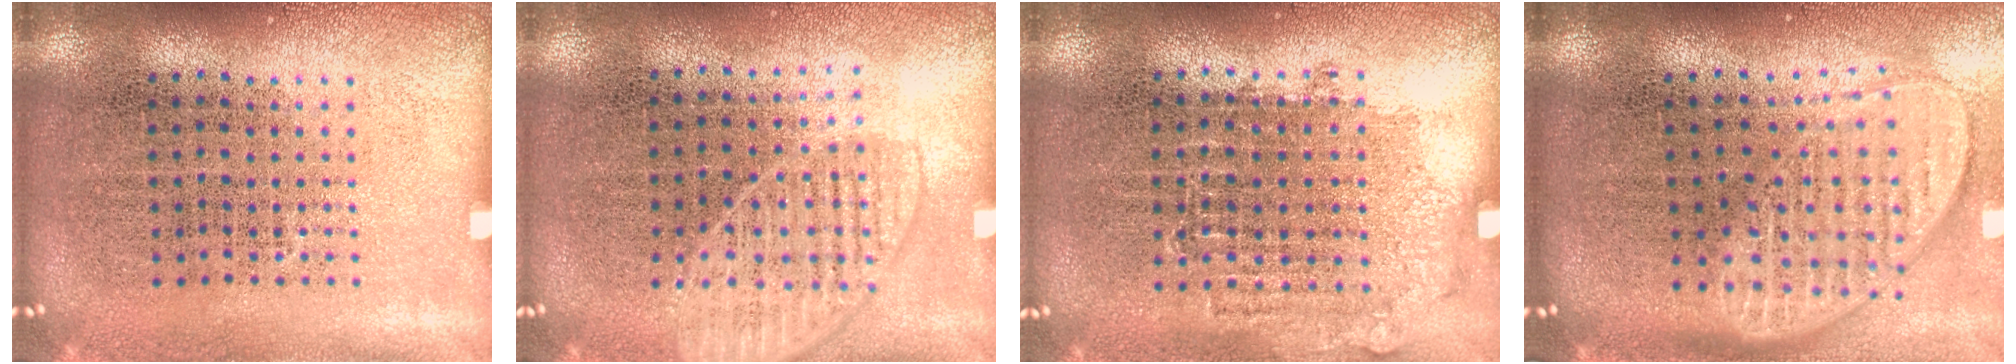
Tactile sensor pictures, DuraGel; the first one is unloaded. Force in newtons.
{"total": 1.3, "press": 1.2, "slide": 0.6}
{"total": 0.8, "press": 0.7, "slide": 0.3}
{"total": 2.0, "press": 1.5, "slide": 1.2}